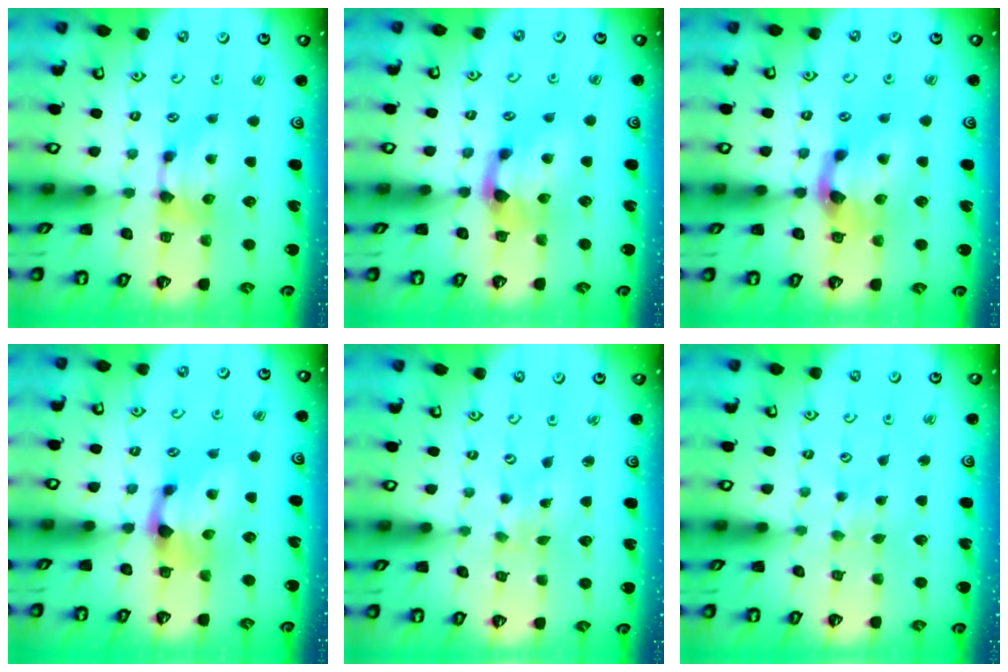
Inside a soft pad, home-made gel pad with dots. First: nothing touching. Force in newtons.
{"total": 2.0, "press": 1.2, "slide": 1.5}
{"total": 2.6, "press": 1.9, "slide": 1.7}
{"total": 1.4, "press": 0.9, "slide": 1.1}
{"total": 5.9, "press": 5.8, "slide": 0.6}
{"total": 4.6, "press": 4.6, "slide": 0.2}